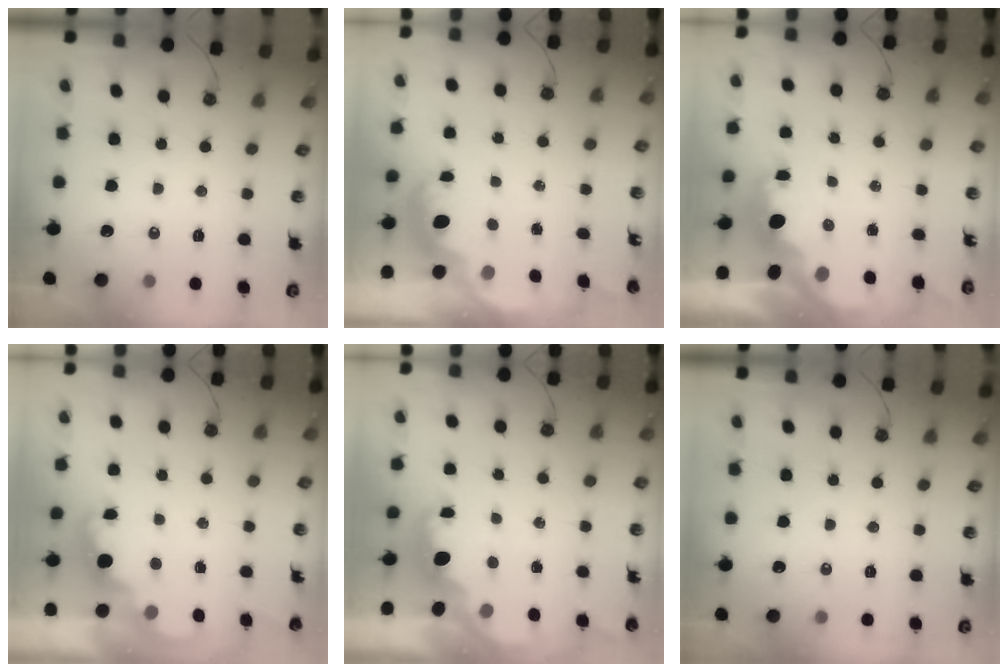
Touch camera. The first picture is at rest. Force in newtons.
{"total": 3.6, "press": 3.6, "slide": 0.6}
{"total": 3.4, "press": 3.3, "slide": 0.4}
{"total": 2.4, "press": 2.4, "slide": 0.5}
{"total": 1.6, "press": 1.5, "slide": 0.7}
{"total": 0.0}